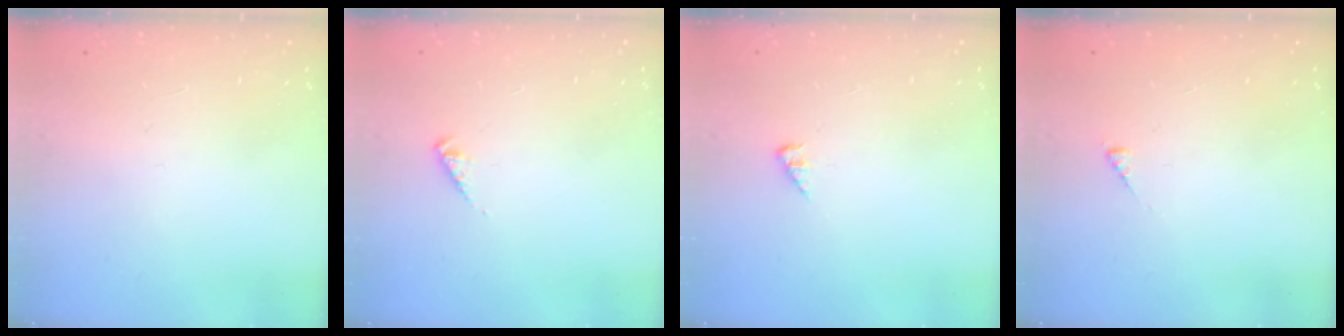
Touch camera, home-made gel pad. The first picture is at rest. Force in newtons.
{"total": 1.8, "press": 1.7, "slide": 0.4}
{"total": 2.2, "press": 2.2, "slide": 0.2}
{"total": 2.0, "press": 2.0, "slide": 0.3}